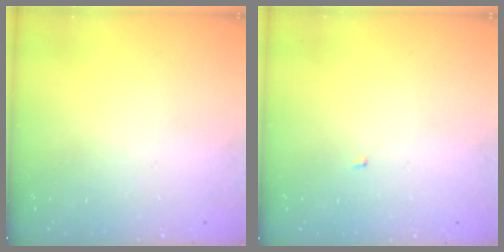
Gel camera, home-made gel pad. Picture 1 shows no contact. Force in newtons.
{"total": 1.4, "press": 1.3, "slide": 0.1}